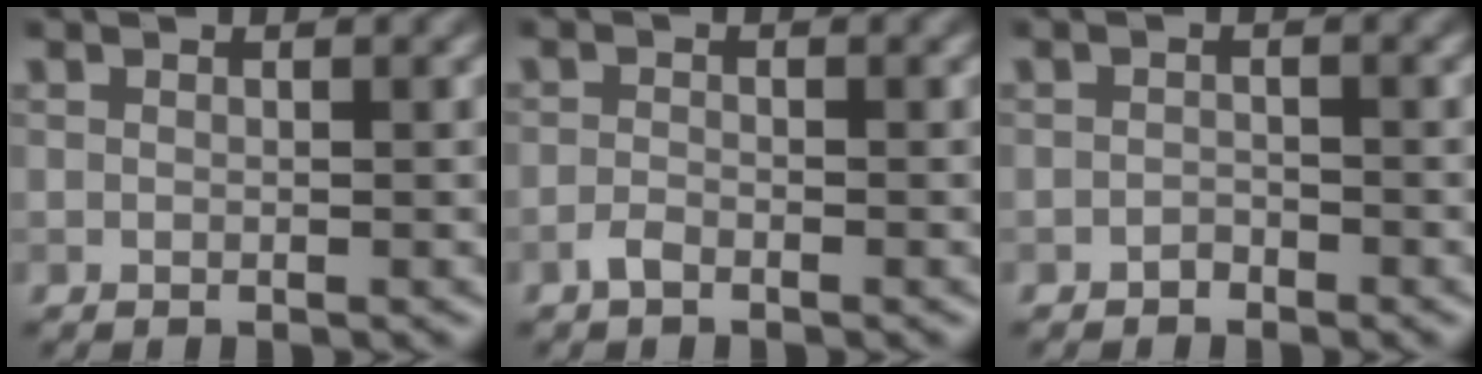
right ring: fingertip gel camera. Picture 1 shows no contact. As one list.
[{"total": 1.1, "force": [-0.9, 0.3, 0.6], "torque": [-0.014, 0.000, -0.021]}, {"total": 0.9, "force": [-0.8, 0.4, 0.2], "torque": [0.000, 0.001, -0.013]}]